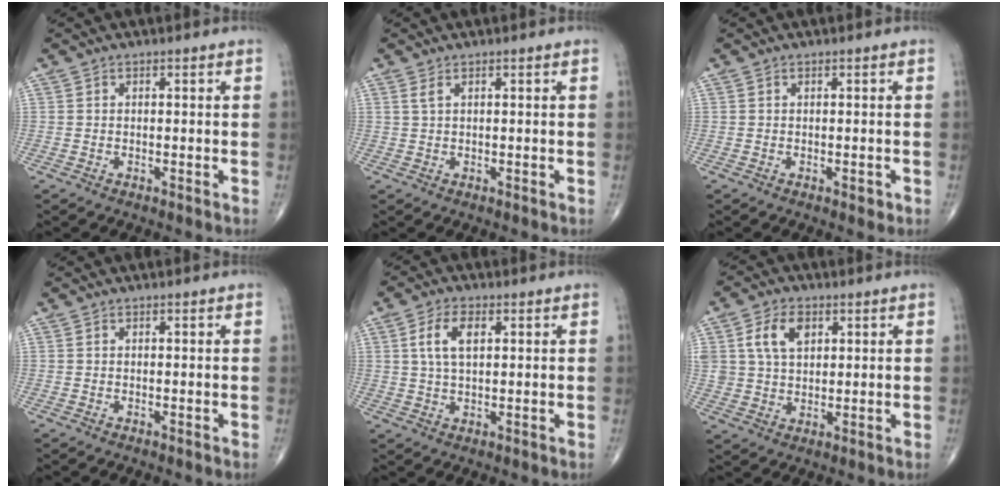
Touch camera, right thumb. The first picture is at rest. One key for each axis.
{"total": 1.1, "fx": 0.6, "fy": 0.3, "fz": 0.9, "tx": -0.023, "ty": 0.006, "tz": 0.015}
{"total": 1.1, "fx": -0.2, "fy": 0.7, "fz": 0.9, "tx": -0.006, "ty": -0.002, "tz": -0.002}
{"total": 0.0}
{"total": 6.2, "fx": 1.8, "fy": 3.1, "fz": 5.0, "tx": -0.103, "ty": 0.003, "tz": 0.037}
{"total": 8.0, "fx": 2.9, "fy": 5.3, "fz": 5.2, "tx": -0.087, "ty": -0.005, "tz": 0.057}